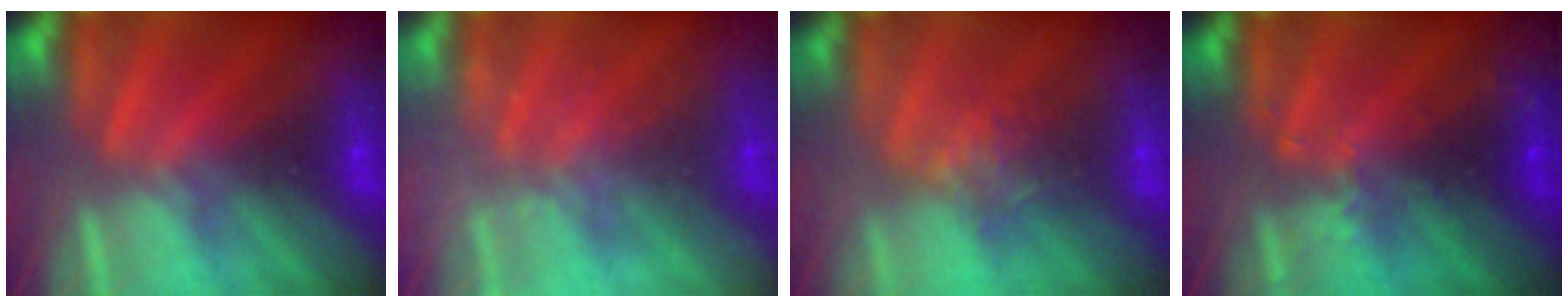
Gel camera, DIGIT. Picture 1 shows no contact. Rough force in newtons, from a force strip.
{"total": 1.7}
{"total": 3.8}
{"total": 2.9}